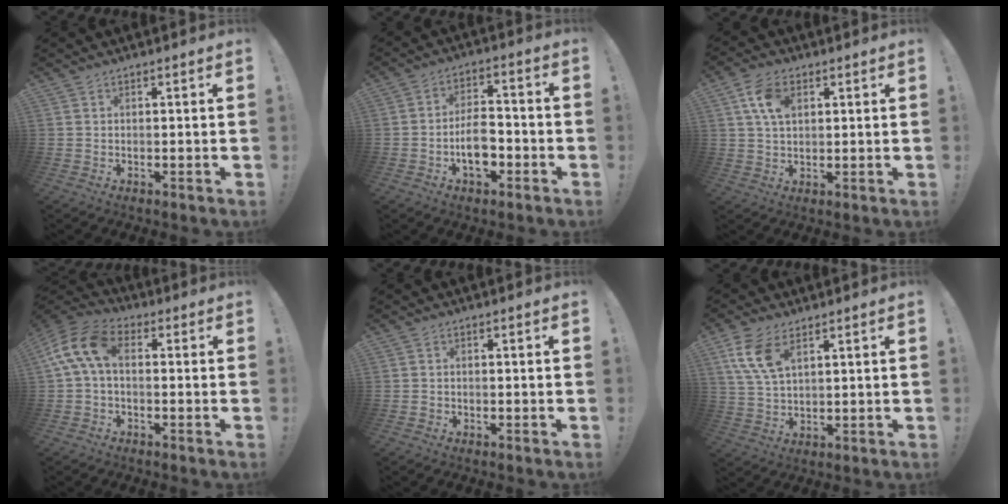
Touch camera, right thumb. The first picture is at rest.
{"total": 9.4, "force": [-3.3, 5.5, 6.9], "torque": [-0.110, 0.013, -0.059]}
{"total": 8.4, "force": [2.8, 5.2, 5.9], "torque": [-0.111, 0.005, 0.053]}
{"total": 11.6, "force": [1.8, 6.2, 9.6], "torque": [-0.195, 0.006, 0.038]}
{"total": 0.8, "force": [-0.6, 0.6, 0.2], "torque": [-0.001, 0.002, -0.010]}
{"total": 9.9, "force": [4.9, 5.2, 6.8], "torque": [-0.136, -0.014, 0.092]}